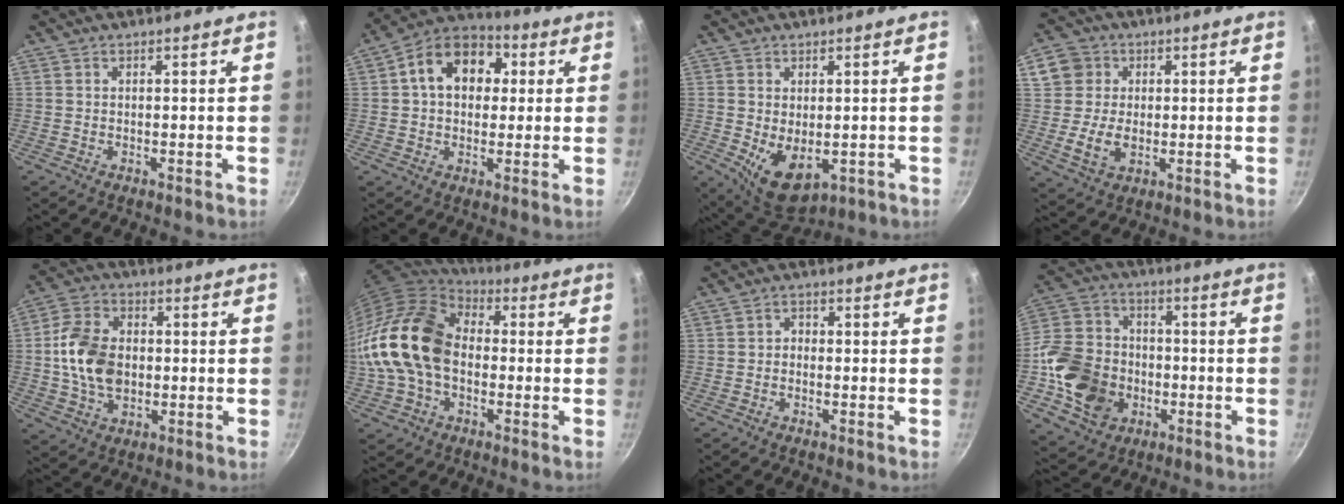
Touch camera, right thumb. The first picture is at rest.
{"total": 13.9, "force": [2.8, 10.2, 9.0], "torque": [-0.110, 0.025, 0.025]}
{"total": 8.6, "force": [-1.2, 5.1, 6.8], "torque": [-0.092, -0.021, 0.000]}
{"total": 8.6, "force": [0.6, 7.4, 4.3], "torque": [-0.046, -0.007, 0.004]}
{"total": 13.0, "force": [-0.1, 9.3, 9.1], "torque": [-0.148, 0.012, -0.009]}
{"total": 18.5, "force": [-1.0, 13.3, 12.9], "torque": [-0.226, 0.041, -0.032]}
{"total": 1.7, "force": [-0.5, 1.4, 0.9], "torque": [-0.008, 0.011, -0.012]}
{"total": 18.6, "force": [-4.4, 15.1, 9.9], "torque": [-0.173, 0.039, -0.073]}